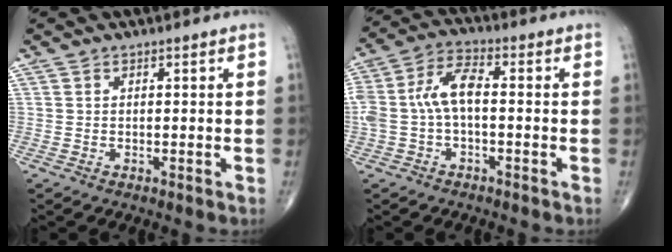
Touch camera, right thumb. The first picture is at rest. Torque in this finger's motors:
{"motor_torque": [0.30, 0.16, 0.75, -0.31, 0.31]}